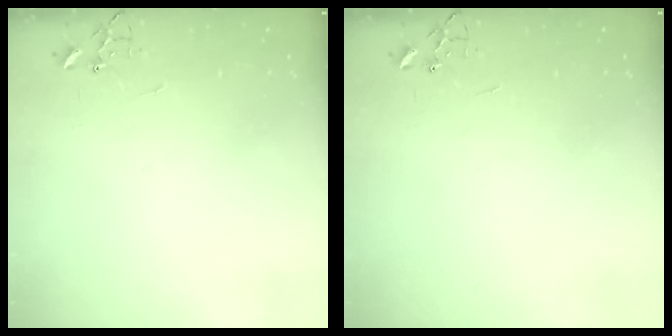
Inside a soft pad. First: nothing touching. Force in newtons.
{"total": 0.0}